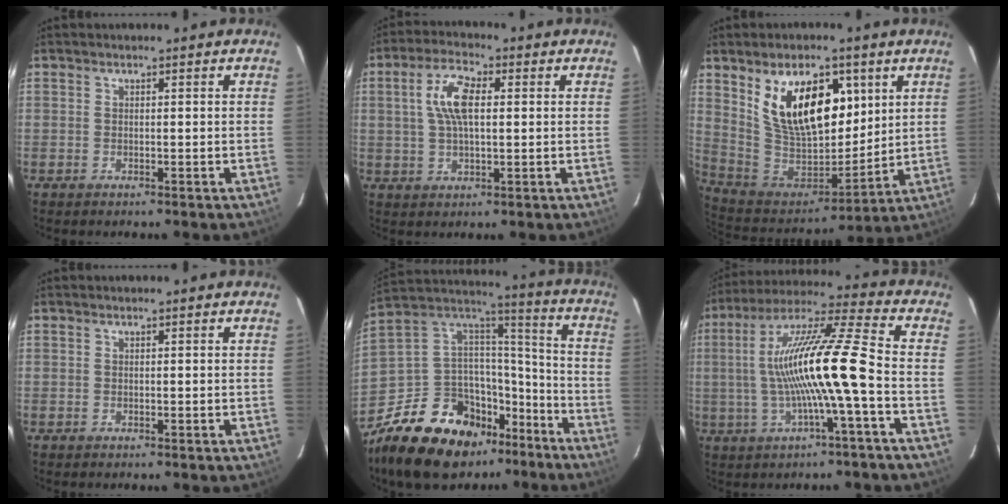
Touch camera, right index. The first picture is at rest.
{"total": 7.9, "force": [1.5, 3.4, 7.0], "torque": [-0.139, 0.015, 0.030]}
{"total": 19.2, "force": [7.7, 10.5, 14.2], "torque": [-0.256, 0.005, 0.159]}
{"total": 0.0}
{"total": 23.7, "force": [-15.6, 13.3, 11.9], "torque": [-0.255, 0.040, -0.240]}
{"total": 15.7, "force": [-2.3, -0.4, 15.6], "torque": [-0.287, 0.007, -0.039]}